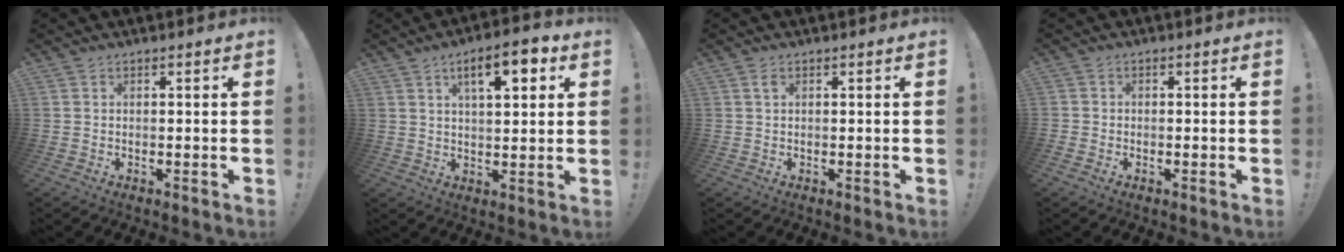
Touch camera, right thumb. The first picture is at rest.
{"total": 10.1, "force": [4.6, 3.8, 8.2], "torque": [-0.113, -0.009, 0.072]}
{"total": 1.0, "force": [0.5, 0.6, 0.7], "torque": [-0.007, -0.002, 0.008]}
{"total": 1.3, "force": [-0.8, 1.0, 0.3], "torque": [-0.010, 0.006, -0.013]}